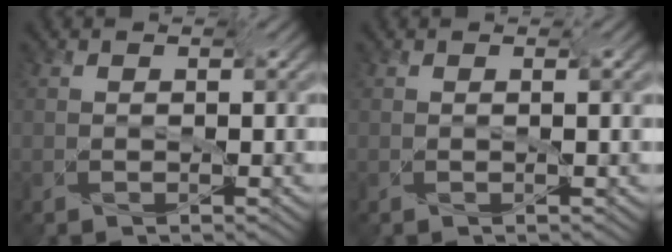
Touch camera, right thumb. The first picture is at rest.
{"total": 0.7, "force": [0.2, -0.2, 0.7], "torque": [-0.010, 0.003, 0.004]}